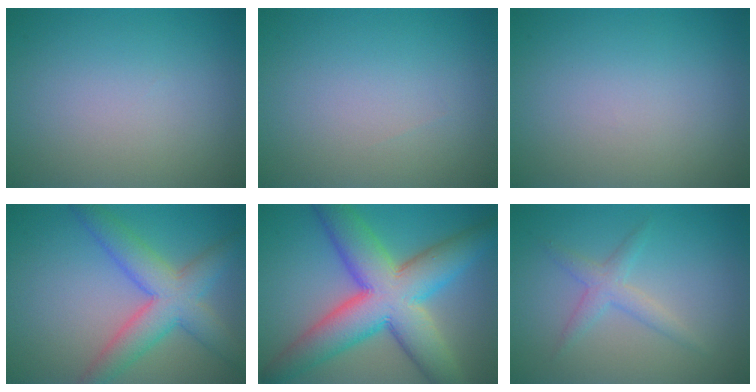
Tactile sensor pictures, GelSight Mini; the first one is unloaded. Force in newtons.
{"total": 0.0}
{"total": 0.0}
{"total": 6.3, "press": 6.3, "slide": 0.3}
{"total": 12.2, "press": 12.2, "slide": 0.3}
{"total": 2.1, "press": 2.1, "slide": 0.1}